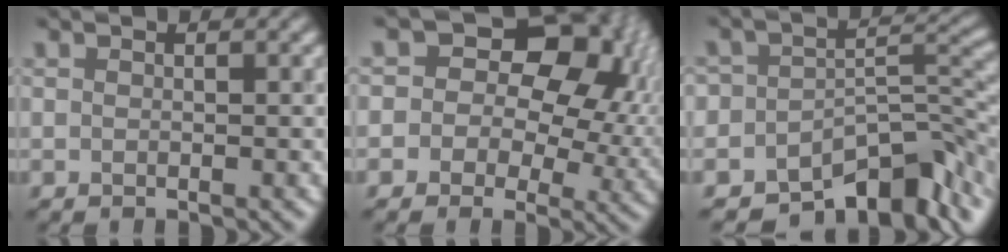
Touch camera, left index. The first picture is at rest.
{"total": 12.3, "force": [2.8, 8.9, 8.0], "torque": [-0.071, 0.024, 0.018]}
{"total": 8.5, "force": [-5.8, 4.2, 4.6], "torque": [-0.032, -0.005, -0.102]}